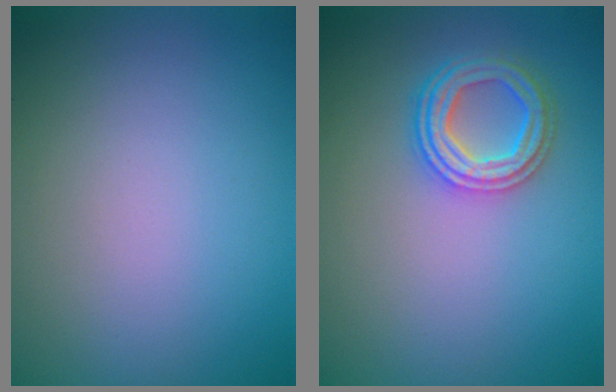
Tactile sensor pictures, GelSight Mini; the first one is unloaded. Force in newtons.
{"total": 3.5, "press": 3.4, "slide": 1.1}